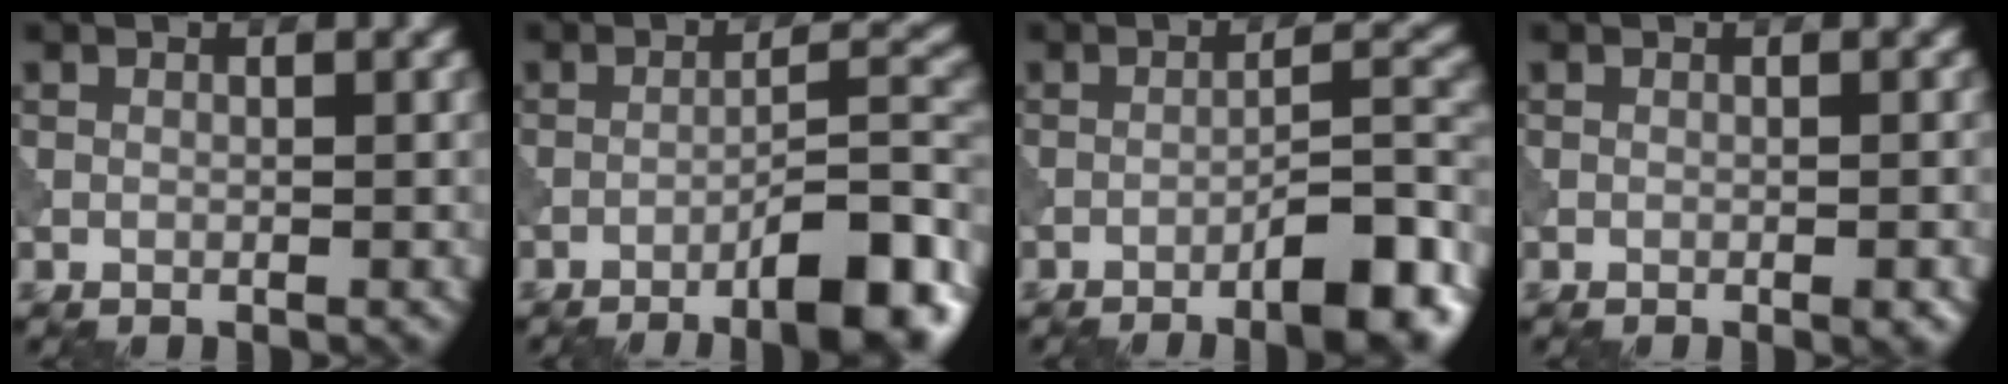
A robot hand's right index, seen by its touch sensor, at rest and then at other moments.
{"total": 9.2, "force": [-5.7, 2.1, 6.9], "torque": [-0.087, 0.016, -0.084]}
{"total": 7.8, "force": [-4.8, 1.8, 5.9], "torque": [-0.074, 0.015, -0.071]}
{"total": 0.9, "force": [-0.4, 0.1, 0.8], "torque": [-0.011, 0.001, -0.007]}